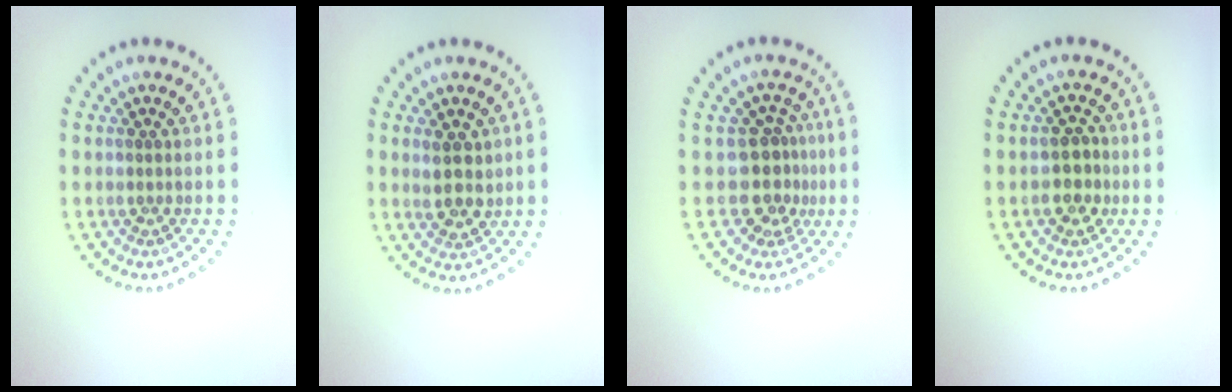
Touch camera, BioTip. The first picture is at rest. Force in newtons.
{"total": 3.0, "press": 2.8, "slide": 0.9}
{"total": 3.6, "press": 2.9, "slide": 2.1}
{"total": 2.5, "press": 2.5, "slide": 0.4}